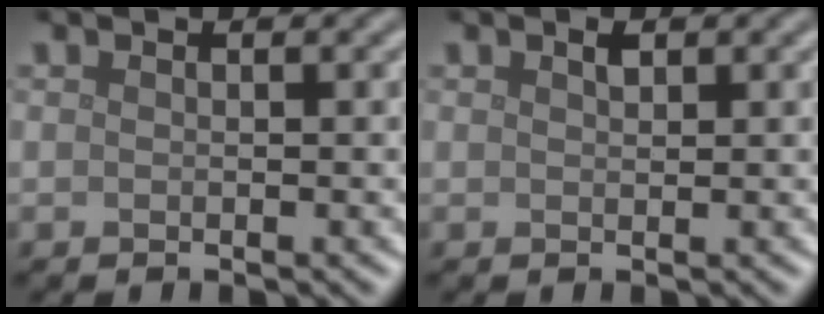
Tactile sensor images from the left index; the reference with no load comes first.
{"total": 0.8, "force": [0.5, 0.4, 0.5], "torque": [-0.012, 0.001, 0.010]}